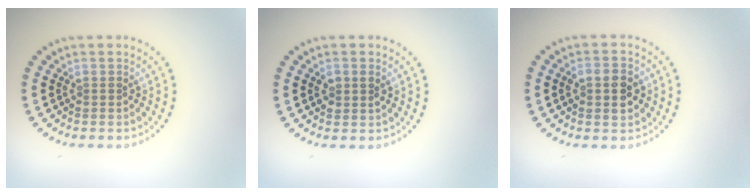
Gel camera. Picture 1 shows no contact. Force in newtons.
{"total": 1.4, "press": 1.4, "slide": 0.2}
{"total": 3.6, "press": 3.6, "slide": 0.2}